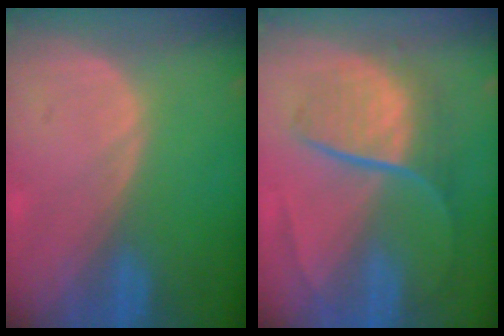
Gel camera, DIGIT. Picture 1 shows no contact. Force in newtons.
{"total": 9.2, "press": 7.6, "slide": 5.1}